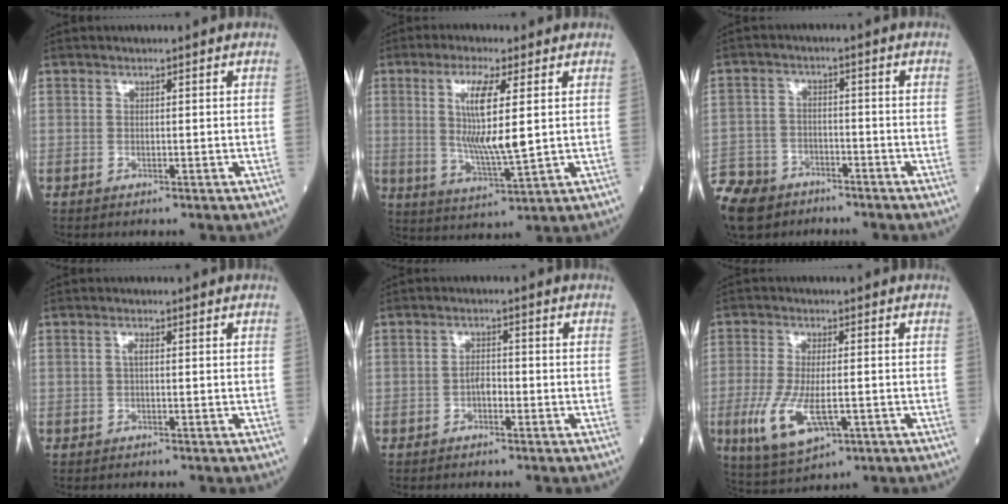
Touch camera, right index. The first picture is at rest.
{"total": 9.4, "force": [1.8, 0.7, 9.2], "torque": [-0.184, -0.016, 0.034]}
{"total": 11.1, "force": [-8.3, 6.4, 3.6], "torque": [-0.090, -0.006, -0.142]}
{"total": 1.0, "force": [0.1, 0.3, 1.0], "torque": [-0.020, 0.002, 0.000]}
{"total": 1.9, "force": [-0.7, 1.0, 1.4], "torque": [-0.019, 0.006, -0.014]}
{"total": 9.5, "force": [-2.7, 3.4, 8.4], "torque": [-0.175, -0.020, -0.040]}